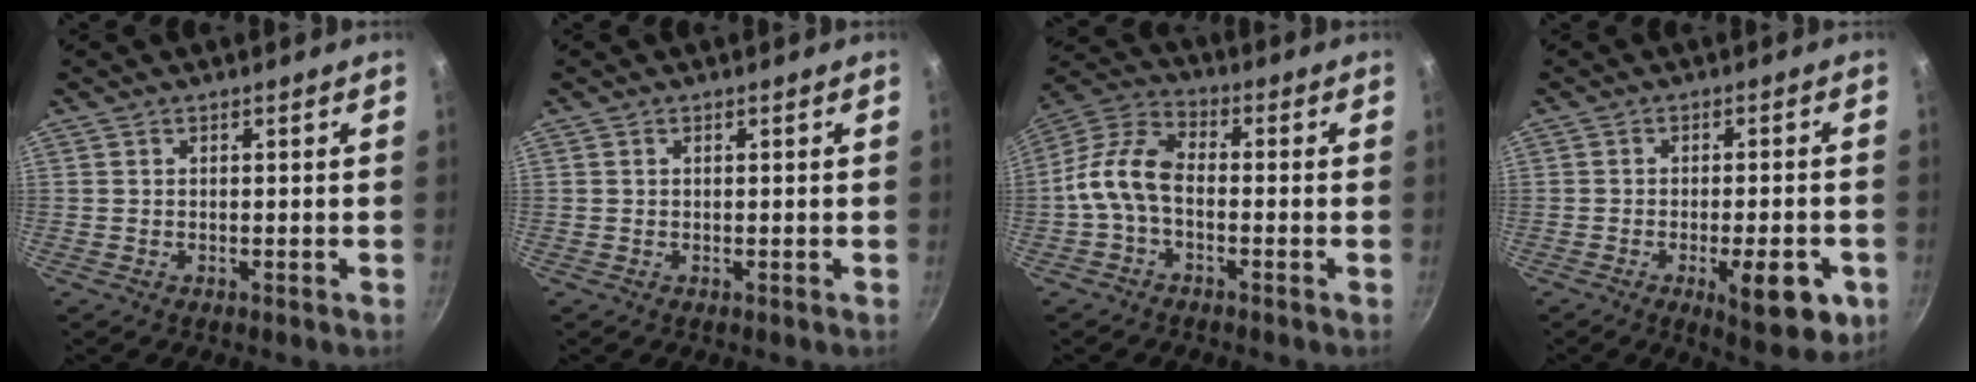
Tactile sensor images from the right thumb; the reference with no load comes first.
{"total": 0.0}
{"total": 10.3, "force": [-1.6, 6.0, 8.2], "torque": [-0.164, 0.034, -0.043]}
{"total": 10.5, "force": [-3.9, 3.5, 9.1], "torque": [-0.115, 0.004, -0.049]}